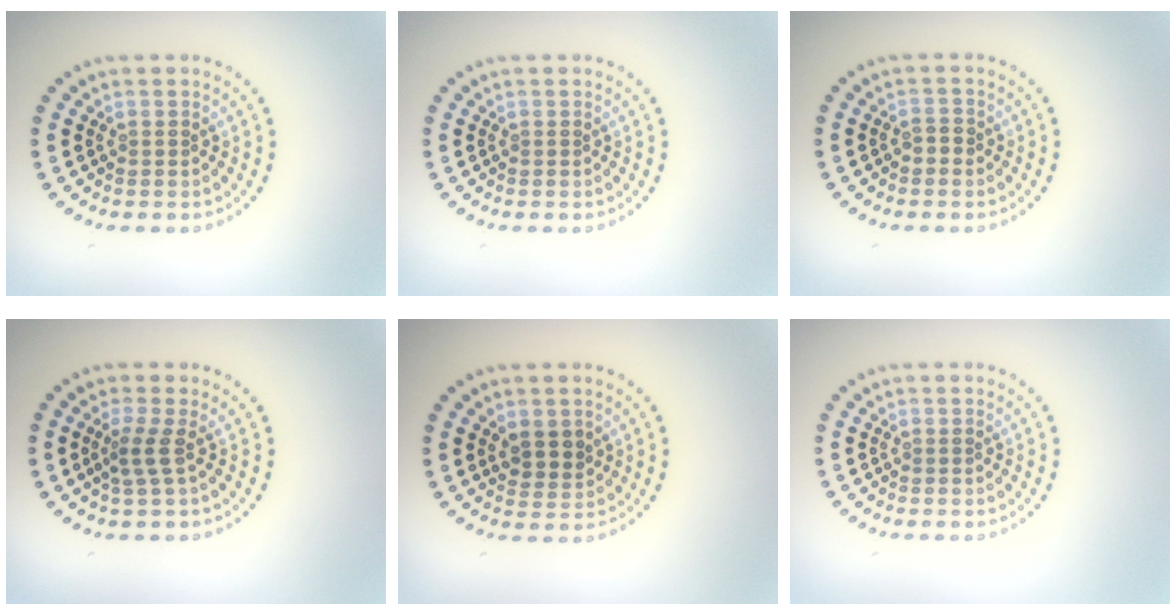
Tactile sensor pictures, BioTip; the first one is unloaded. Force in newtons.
{"total": 0.0}
{"total": 1.0, "press": 0.9, "slide": 0.3}
{"total": 1.9, "press": 1.2, "slide": 1.5}
{"total": 2.2, "press": 2.1, "slide": 0.9}
{"total": 0.0}